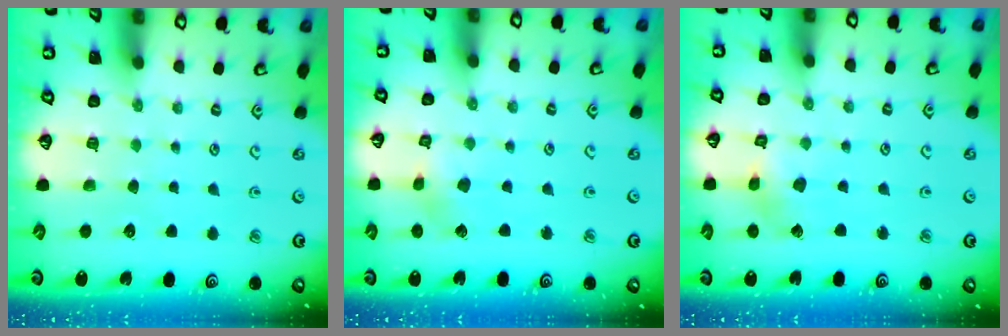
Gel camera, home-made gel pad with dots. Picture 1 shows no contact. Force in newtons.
{"total": 4.0, "press": 4.0, "slide": 0.3}
{"total": 3.2, "press": 3.2, "slide": 0.3}